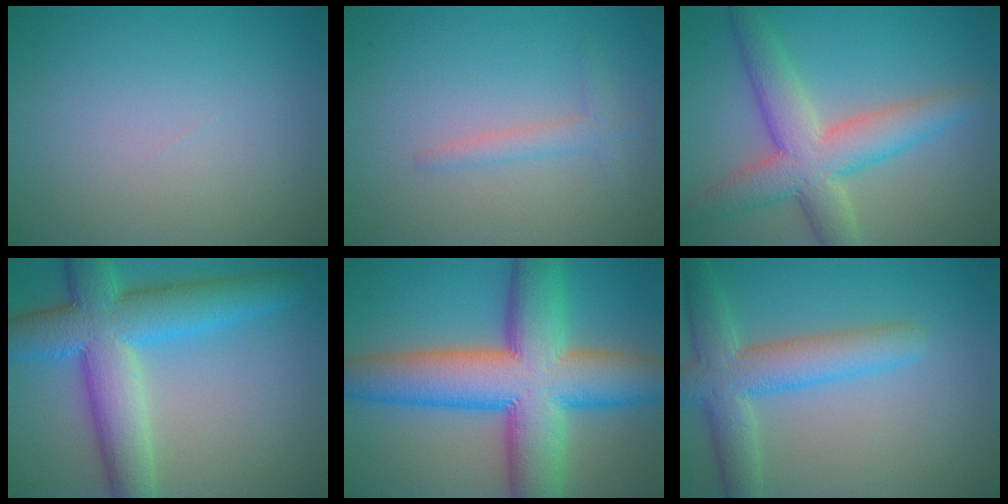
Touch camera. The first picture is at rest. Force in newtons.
{"total": 1.6, "press": 1.6, "slide": 0.1}
{"total": 7.0, "press": 7.0, "slide": 0.2}
{"total": 9.6, "press": 9.6, "slide": 0.3}
{"total": 14.2, "press": 14.2, "slide": 0.4}
{"total": 5.8, "press": 5.8, "slide": 0.5}